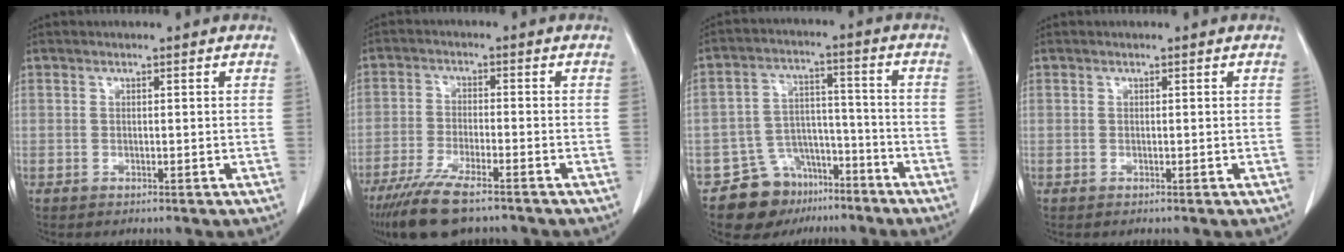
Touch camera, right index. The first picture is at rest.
{"total": 10.1, "force": [-7.7, 1.8, 6.4], "torque": [-0.114, -0.024, -0.129]}
{"total": 10.3, "force": [-7.4, 6.7, 2.4], "torque": [-0.037, 0.043, -0.114]}
{"total": 0.0}